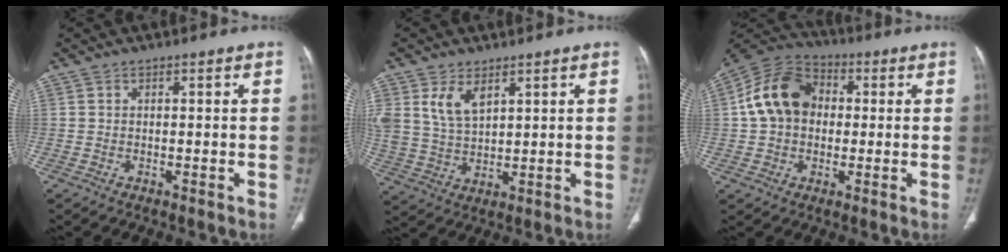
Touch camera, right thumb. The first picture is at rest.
{"total": 7.5, "force": [3.8, 4.2, 4.9], "torque": [-0.088, -0.013, 0.086]}
{"total": 13.9, "force": [1.3, 10.7, 8.7], "torque": [-0.141, 0.030, 0.012]}